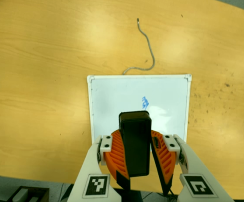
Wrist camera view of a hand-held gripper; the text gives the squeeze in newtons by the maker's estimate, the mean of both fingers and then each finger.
{"total": 10.7, "left": 10.3, "right": 11.2}